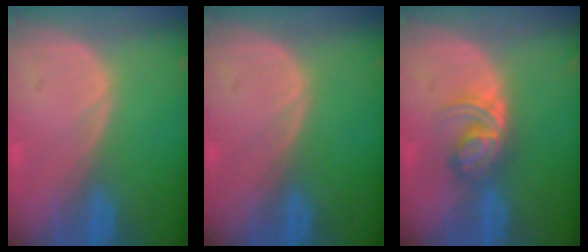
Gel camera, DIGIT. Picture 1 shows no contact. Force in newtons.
{"total": 0.0}
{"total": 5.9, "press": 5.2, "slide": 2.9}